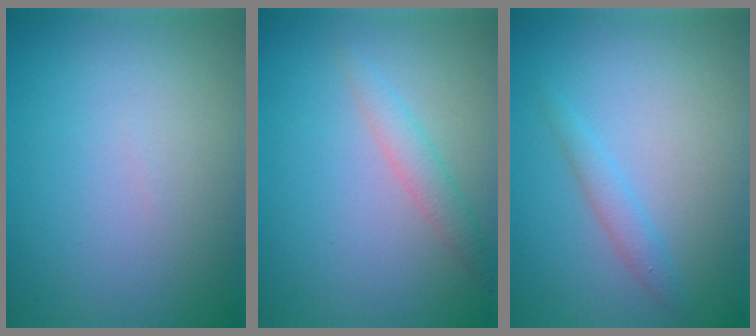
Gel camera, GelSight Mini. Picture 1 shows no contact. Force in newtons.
{"total": 1.7, "press": 1.7, "slide": 0.0}
{"total": 1.5, "press": 1.4, "slide": 0.1}